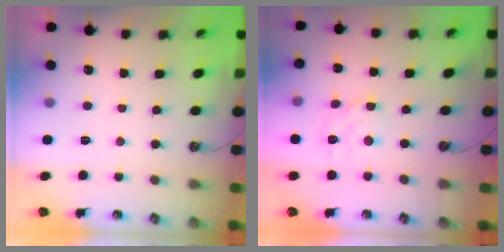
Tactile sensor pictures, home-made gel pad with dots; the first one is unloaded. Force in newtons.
{"total": 4.2, "press": 4.2, "slide": 0.3}